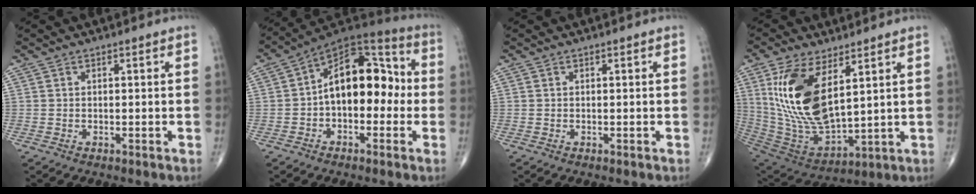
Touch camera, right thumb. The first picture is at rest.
{"total": 16.1, "force": [-0.6, 9.6, 12.9], "torque": [-0.162, 0.049, -0.025]}
{"total": 0.0}
{"total": 19.1, "force": [6.5, 8.9, 15.7], "torque": [-0.301, -0.030, 0.141]}